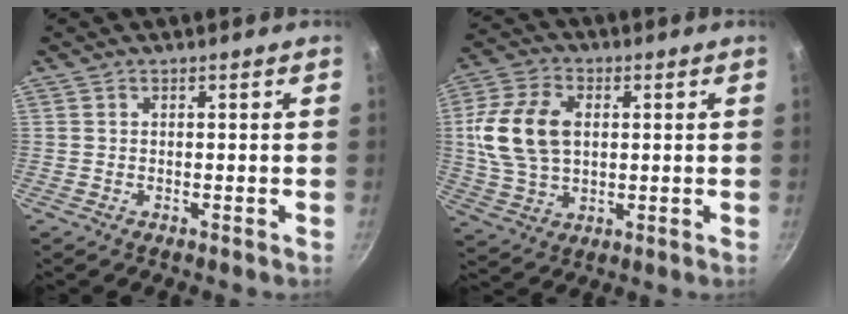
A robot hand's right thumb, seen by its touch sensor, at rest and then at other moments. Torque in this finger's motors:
{"motor_torque": [0.37, 1.99, 0.83, -0.81, 0.25]}